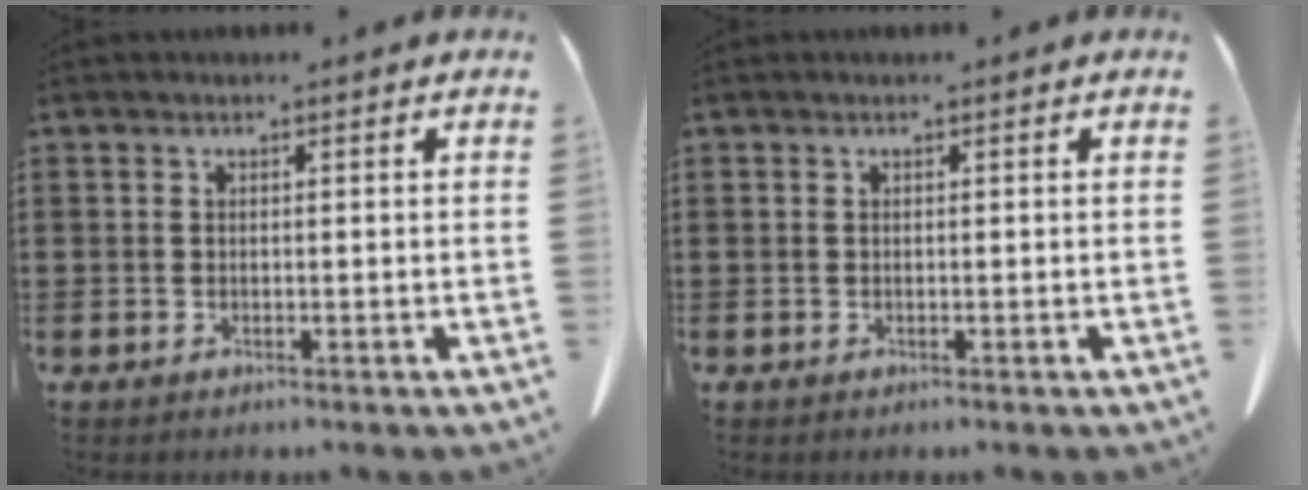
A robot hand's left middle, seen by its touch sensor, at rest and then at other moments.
{"total": 0.0}